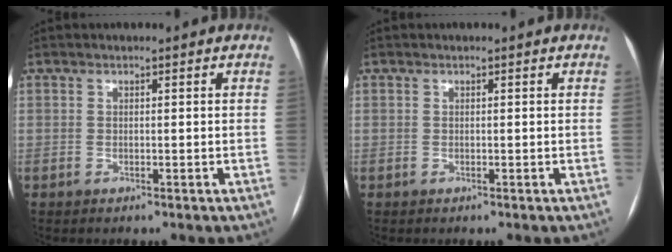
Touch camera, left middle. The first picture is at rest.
{"total": 0.0}